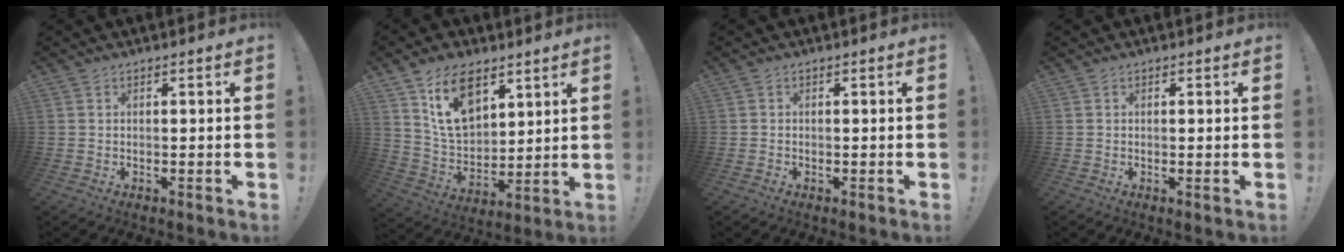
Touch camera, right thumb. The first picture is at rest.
{"total": 15.1, "force": [8.3, 9.2, 8.6], "torque": [-0.149, -0.039, 0.156]}
{"total": 0.7, "force": [-0.5, 0.5, 0.1], "torque": [-0.008, 0.005, -0.007]}
{"total": 0.8, "force": [0.4, -0.1, 0.7], "torque": [-0.006, -0.003, 0.005]}